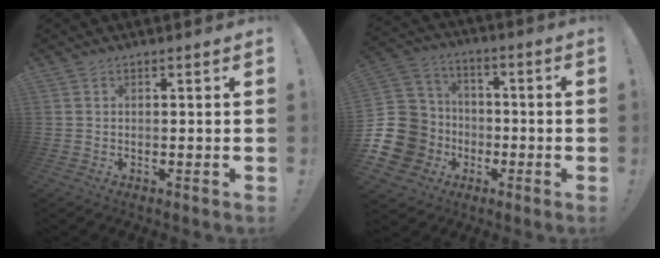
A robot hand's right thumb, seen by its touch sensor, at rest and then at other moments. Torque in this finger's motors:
{"motor_torque": [0.64, -0.43, 0.57, -0.61, 0.03]}